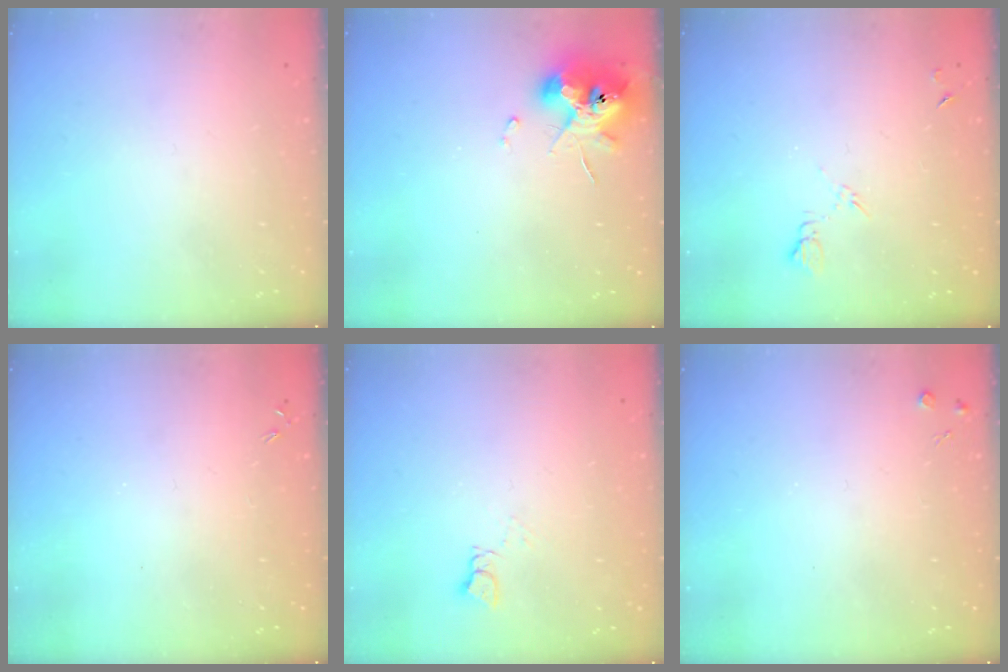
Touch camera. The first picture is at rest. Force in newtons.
{"total": 11.6, "press": 11.5, "slide": 1.3}
{"total": 5.2, "press": 5.1, "slide": 0.7}
{"total": 0.0}
{"total": 3.2, "press": 3.2, "slide": 0.4}
{"total": 3.3, "press": 3.2, "slide": 0.6}